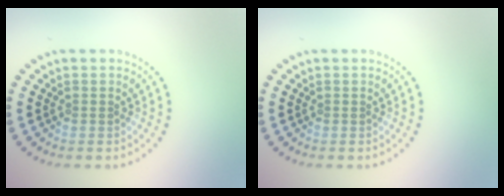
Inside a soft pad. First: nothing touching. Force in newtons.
{"total": 0.0}